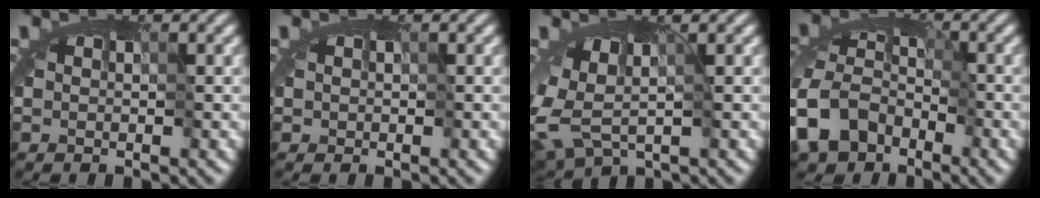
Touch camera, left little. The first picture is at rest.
{"total": 0.5, "force": [0.1, 0.4, 0.3], "torque": [-0.005, 0.002, 0.000]}
{"total": 3.2, "force": [-0.5, 1.5, 2.7], "torque": [-0.050, -0.004, -0.003]}
{"total": 7.6, "force": [-6.6, 3.5, 1.5], "torque": [-0.020, -0.009, -0.142]}